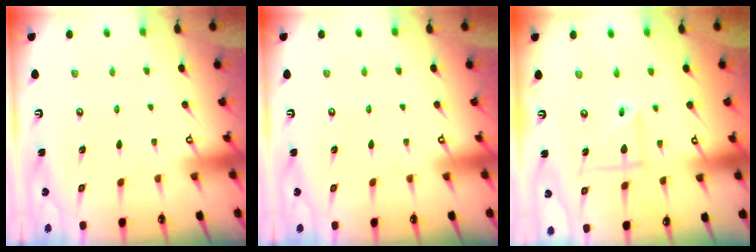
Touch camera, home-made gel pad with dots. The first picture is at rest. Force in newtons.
{"total": 0.0}
{"total": 6.3, "press": 6.3, "slide": 0.3}